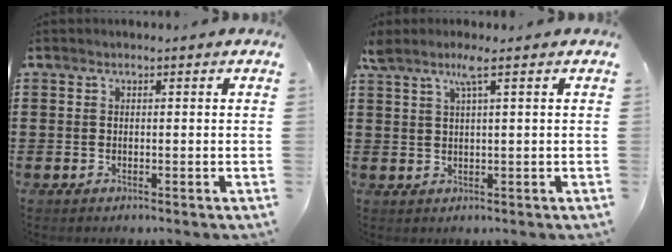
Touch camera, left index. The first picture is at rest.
{"total": 3.2, "force": [1.9, -0.2, 2.5], "torque": [-0.055, 0.000, 0.032]}